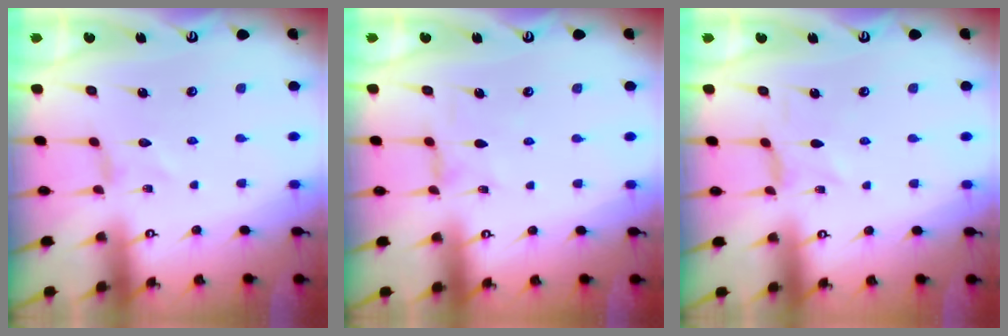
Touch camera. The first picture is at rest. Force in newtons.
{"total": 2.3, "press": 2.3, "slide": 0.4}
{"total": 0.0}